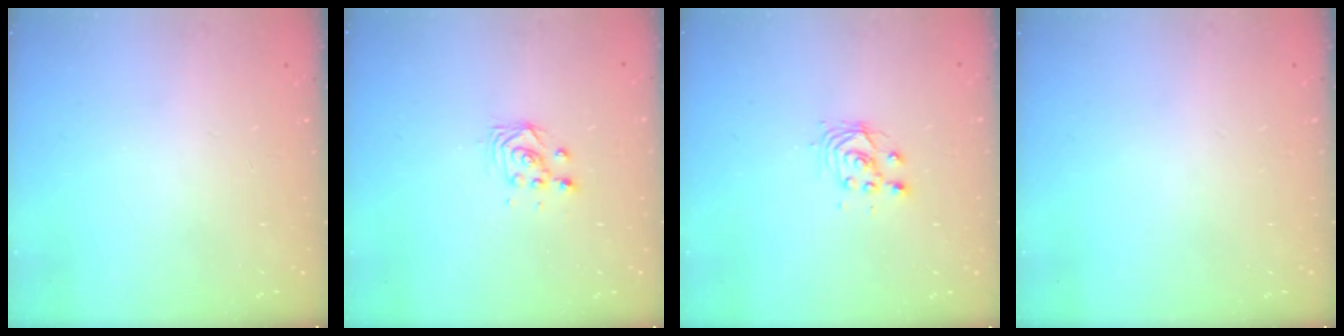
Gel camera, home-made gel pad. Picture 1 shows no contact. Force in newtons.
{"total": 2.9, "press": 2.9, "slide": 0.4}
{"total": 3.4, "press": 3.4, "slide": 0.2}
{"total": 0.0}